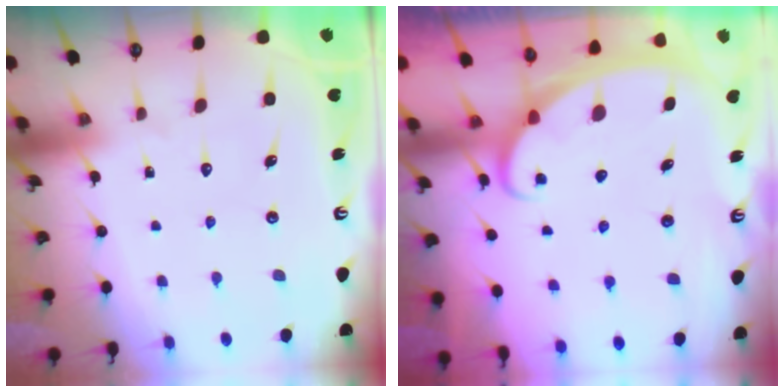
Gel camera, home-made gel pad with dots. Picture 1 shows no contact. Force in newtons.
{"total": 2.5, "press": 2.5, "slide": 0.3}